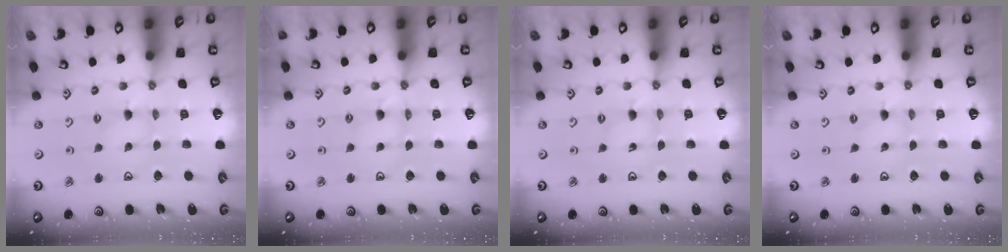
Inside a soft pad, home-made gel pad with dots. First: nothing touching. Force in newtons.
{"total": 1.2, "press": 1.2, "slide": 0.3}
{"total": 0.7, "press": 0.6, "slide": 0.2}
{"total": 0.0}